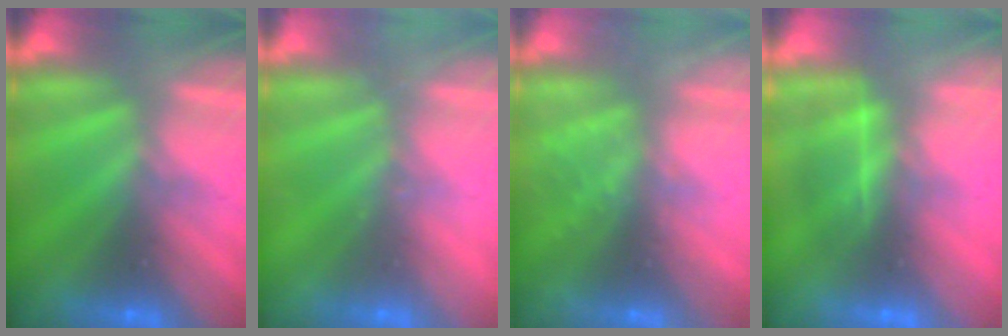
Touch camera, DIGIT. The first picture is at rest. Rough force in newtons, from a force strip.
{"total": 2.1}
{"total": 2.4}
{"total": 4.7}